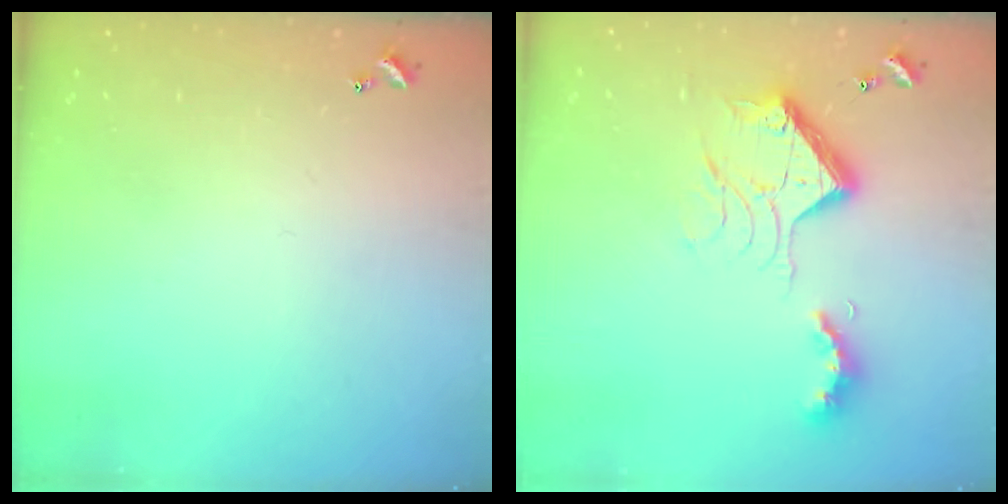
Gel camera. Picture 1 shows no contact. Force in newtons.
{"total": 15.7, "press": 15.7, "slide": 1.2}